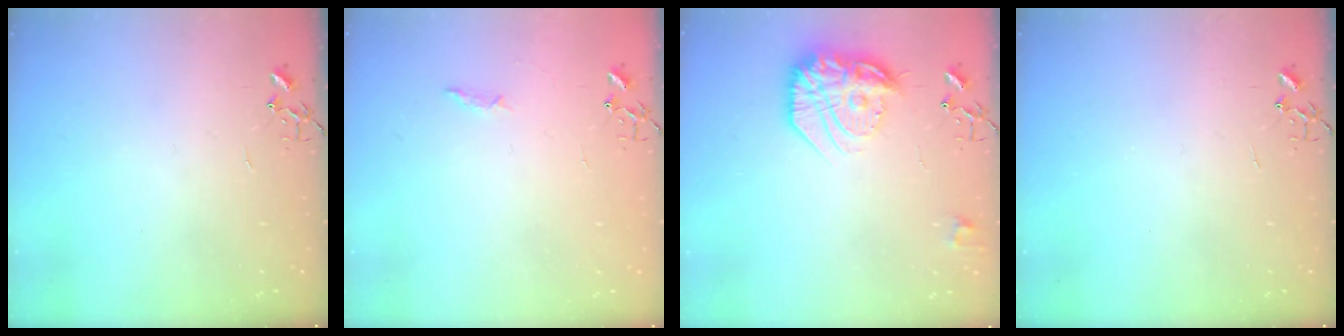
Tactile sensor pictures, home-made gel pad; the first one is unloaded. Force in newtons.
{"total": 3.9, "press": 3.9, "slide": 0.5}
{"total": 19.5, "press": 19.5, "slide": 1.5}
{"total": 0.0}